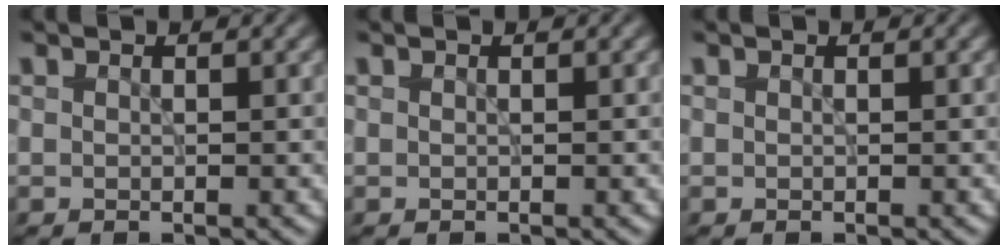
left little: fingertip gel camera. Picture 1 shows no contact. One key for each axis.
{"total": 0.0}
{"total": 0.0}